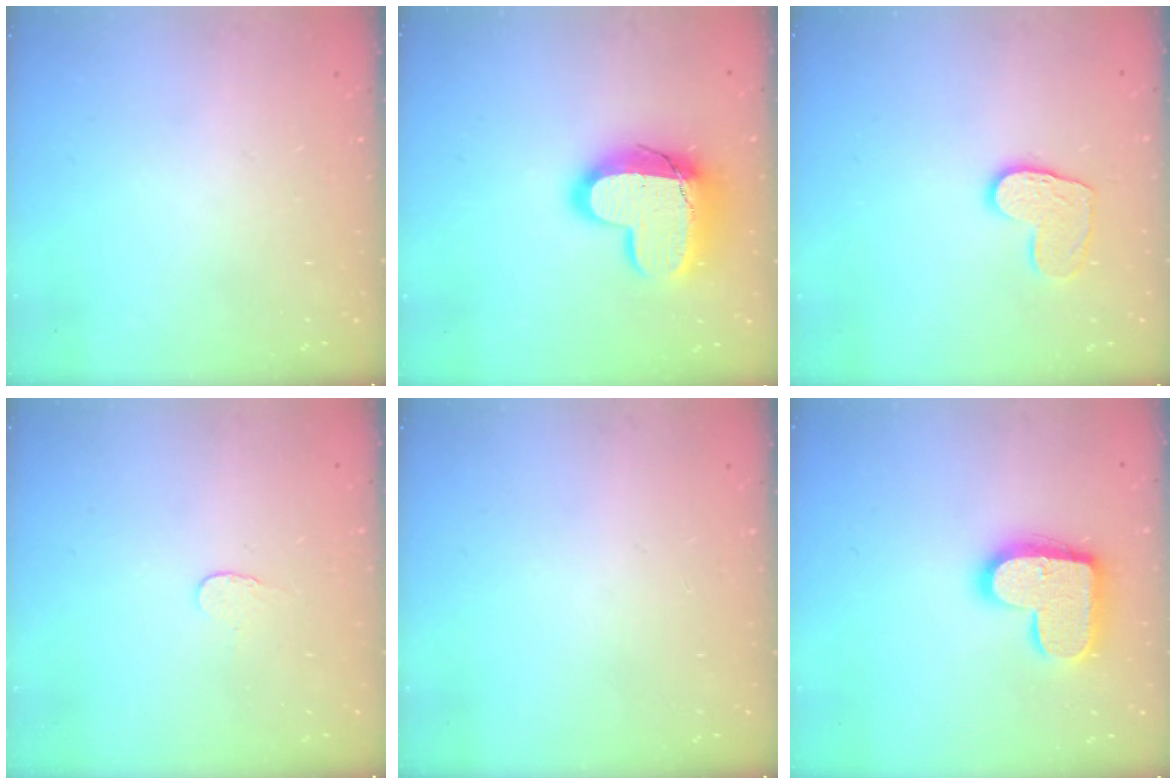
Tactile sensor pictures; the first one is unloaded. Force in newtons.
{"total": 15.8, "press": 15.7, "slide": 1.0}
{"total": 9.1, "press": 9.1, "slide": 0.2}
{"total": 3.4, "press": 3.4, "slide": 0.3}
{"total": 0.0}
{"total": 16.6, "press": 16.5, "slide": 0.9}